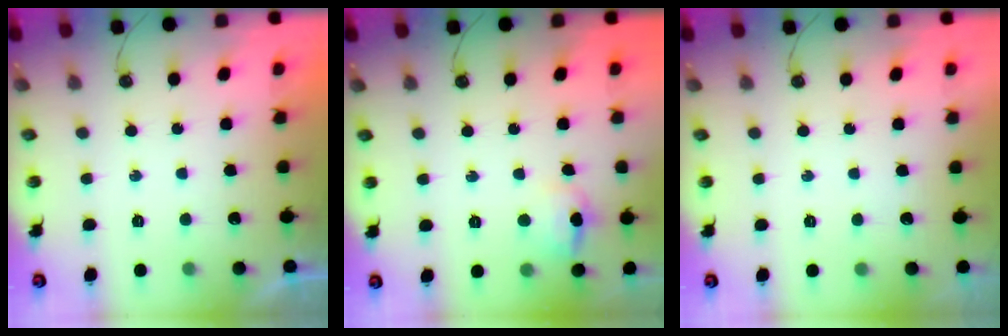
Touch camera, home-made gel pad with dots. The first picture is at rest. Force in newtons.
{"total": 8.4, "press": 8.2, "slide": 1.4}
{"total": 11.8, "press": 1.8, "slide": 11.7}